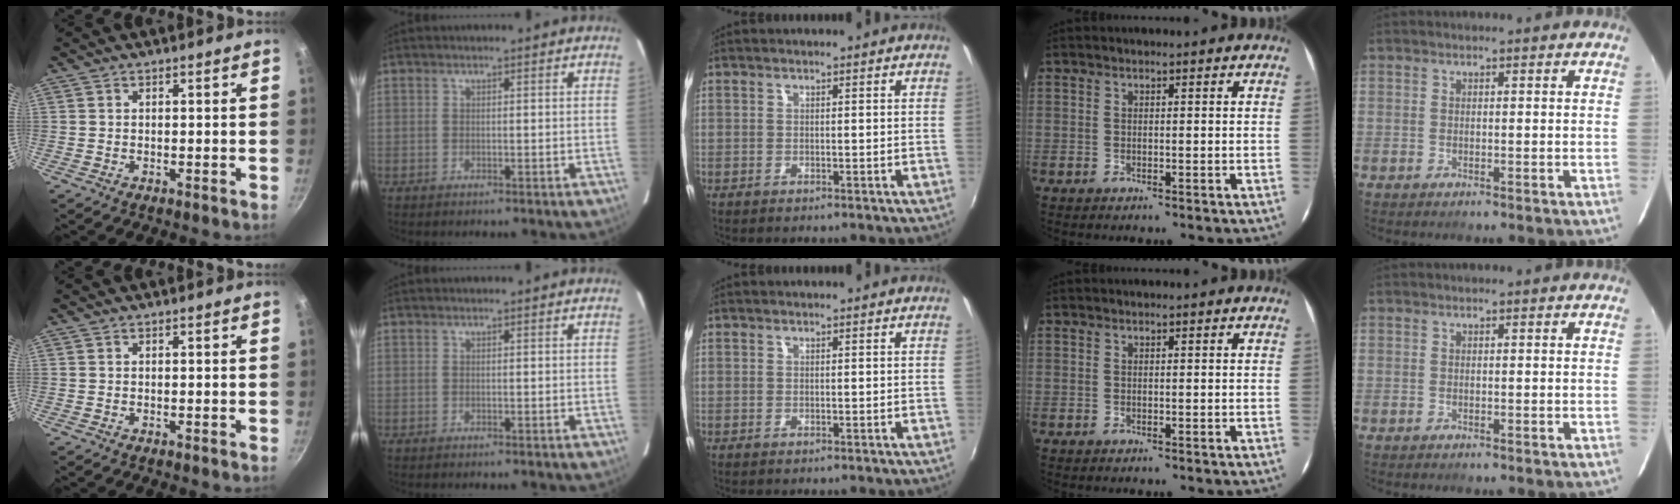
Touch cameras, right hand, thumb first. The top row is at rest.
{}